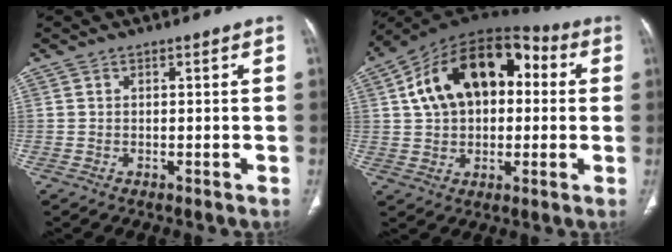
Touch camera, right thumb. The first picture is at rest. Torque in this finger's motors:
{"motor_torque": [2.36, 2.59, 0.40, -0.13, 0.21]}